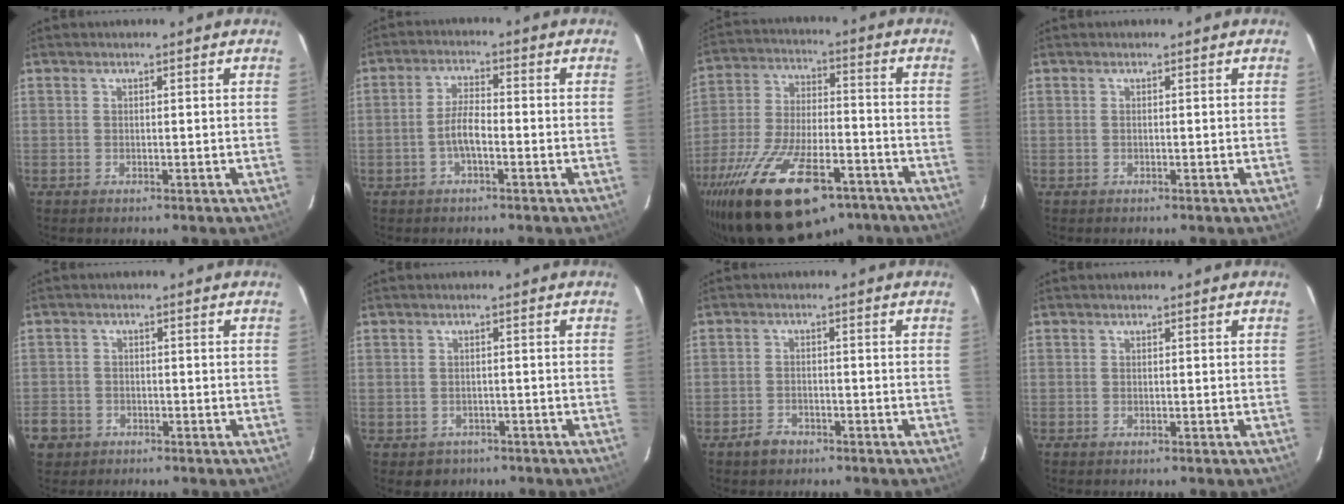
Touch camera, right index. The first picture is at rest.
{"total": 4.1, "force": [-1.6, 1.3, 3.5], "torque": [-0.076, 0.006, -0.030]}
{"total": 26.7, "force": [-17.5, 11.0, 16.9], "torque": [-0.328, -0.034, -0.275]}
{"total": 0.0}
{"total": 5.3, "force": [-2.5, 4.5, 1.3], "torque": [-0.049, 0.009, -0.040]}
{"total": 2.2, "force": [-0.7, 2.1, 0.3], "torque": [-0.007, -0.001, -0.002]}
{"total": 3.4, "force": [-2.3, 2.1, 1.2], "torque": [-0.029, 0.007, -0.036]}
{"total": 0.0}